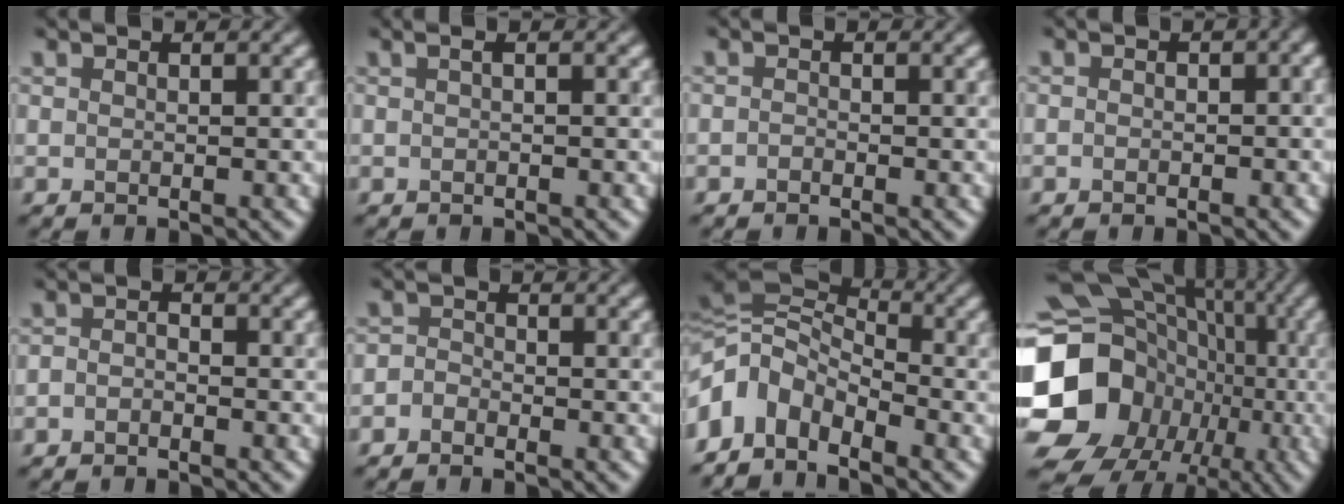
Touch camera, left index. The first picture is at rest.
{"total": 0.8, "force": [0.0, 0.0, 0.8], "torque": [-0.020, 0.001, -0.001]}
{"total": 0.6, "force": [-0.6, 0.1, 0.0], "torque": [-0.002, -0.004, -0.013]}
{"total": 2.2, "force": [-0.3, 1.4, 1.6], "torque": [-0.014, -0.002, -0.008]}
{"total": 1.1, "force": [-1.0, 0.5, 0.4], "torque": [-0.009, 0.001, -0.021]}
{"total": 1.4, "force": [-1.1, 0.8, 0.2], "torque": [0.009, 0.004, -0.027]}
{"total": 7.6, "force": [-3.2, 4.8, 4.9], "torque": [-0.089, 0.009, -0.084]}
{"total": 20.7, "force": [-4.3, 17.7, 9.9], "torque": [-0.184, -0.005, -0.098]}